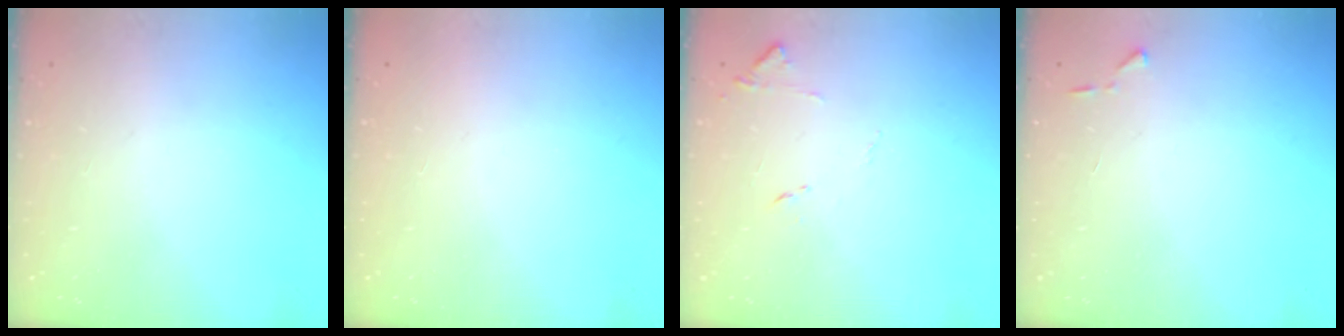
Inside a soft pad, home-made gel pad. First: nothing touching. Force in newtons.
{"total": 1.6, "press": 1.5, "slide": 0.1}
{"total": 8.2, "press": 8.2, "slide": 0.6}
{"total": 3.6, "press": 3.6, "slide": 0.5}